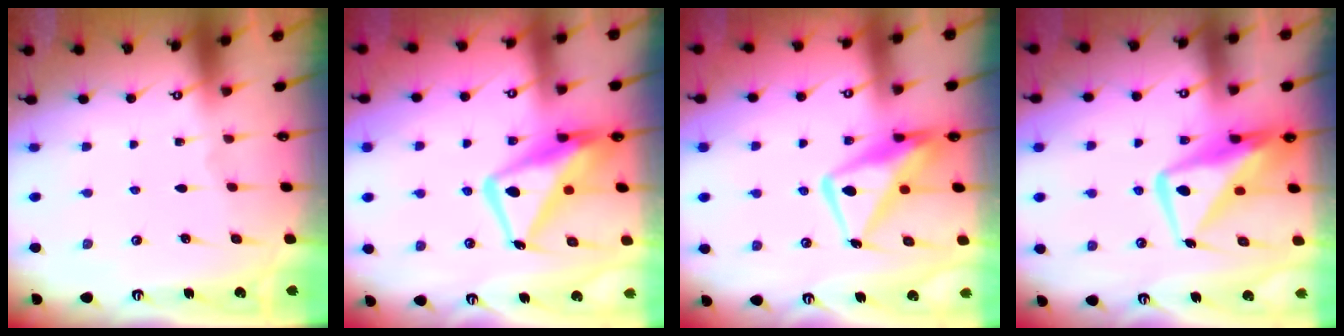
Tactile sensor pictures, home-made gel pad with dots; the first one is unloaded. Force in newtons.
{"total": 14.0, "press": 13.9, "slide": 1.6}
{"total": 12.9, "press": 12.8, "slide": 1.4}
{"total": 14.2, "press": 14.0, "slide": 2.0}